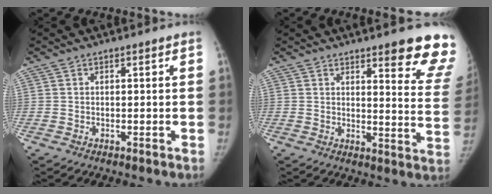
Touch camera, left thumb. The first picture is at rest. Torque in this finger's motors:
{"motor_torque": [2.89, 0.81, 1.47, -1.30, 0.20]}